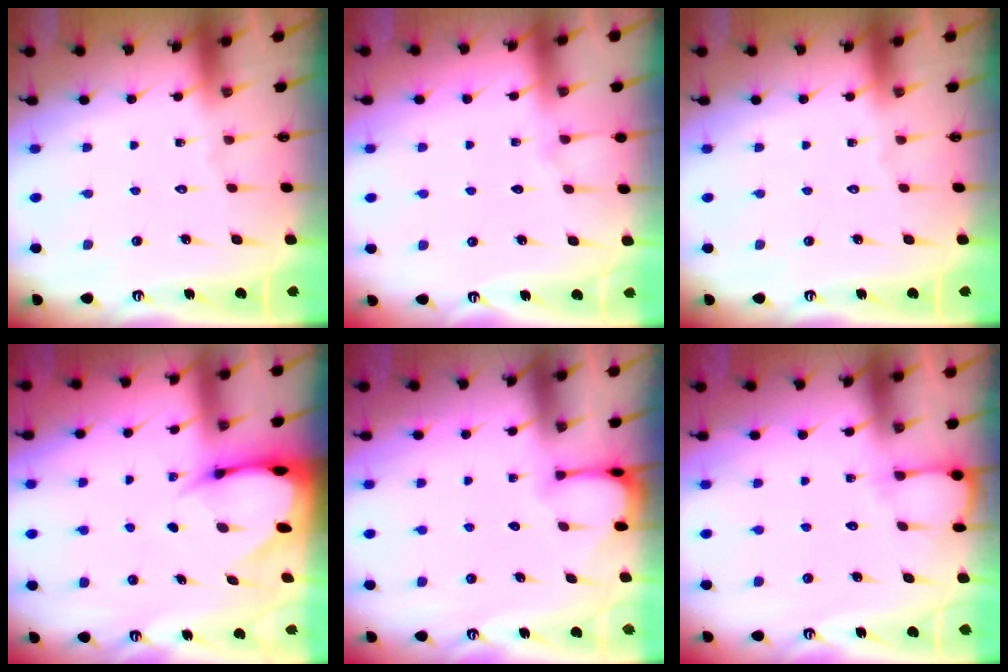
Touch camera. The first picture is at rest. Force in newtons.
{"total": 3.4, "press": 3.3, "slide": 0.6}
{"total": 0.0}
{"total": 4.9, "press": 4.8, "slide": 0.7}
{"total": 2.6, "press": 2.5, "slide": 0.4}
{"total": 3.3, "press": 3.3, "slide": 0.4}